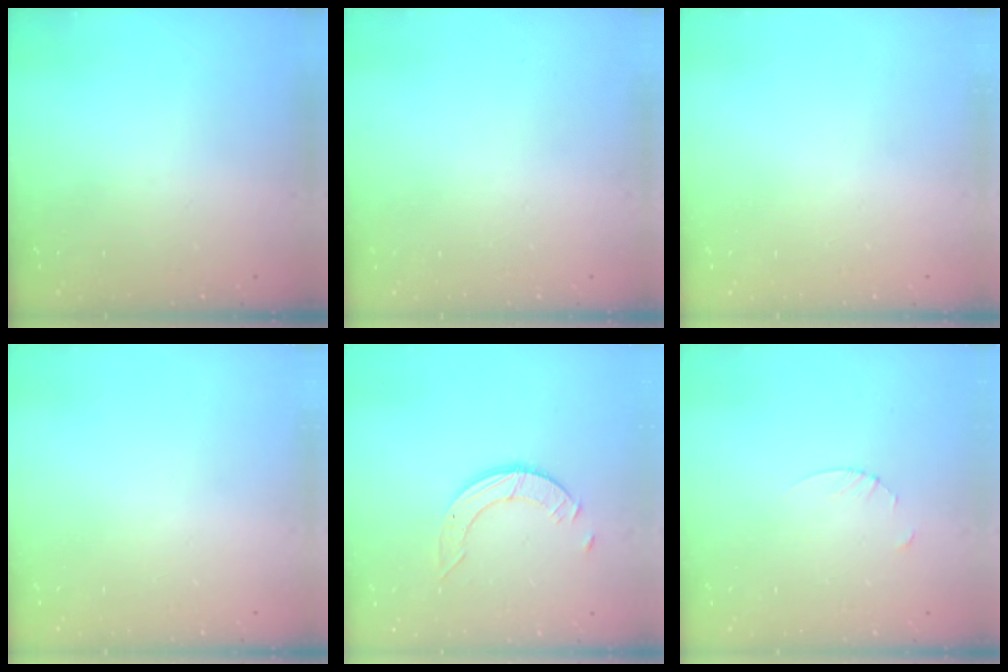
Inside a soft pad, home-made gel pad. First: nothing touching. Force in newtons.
{"total": 0.0}
{"total": 0.0}
{"total": 0.0}
{"total": 3.7, "press": 3.6, "slide": 0.4}
{"total": 2.7, "press": 2.7, "slide": 0.3}